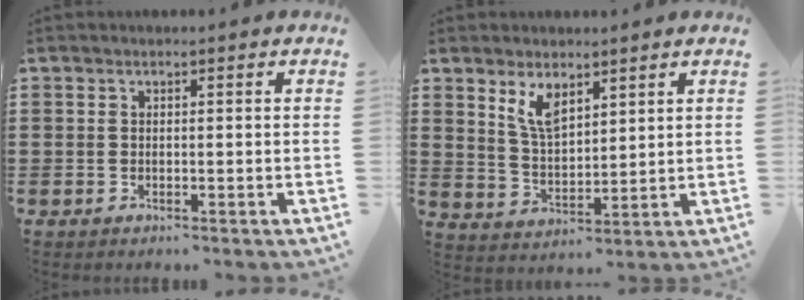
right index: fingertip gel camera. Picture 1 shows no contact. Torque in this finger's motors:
{"motor_torque": [0.23, 0.09, 0.16, 0.05]}